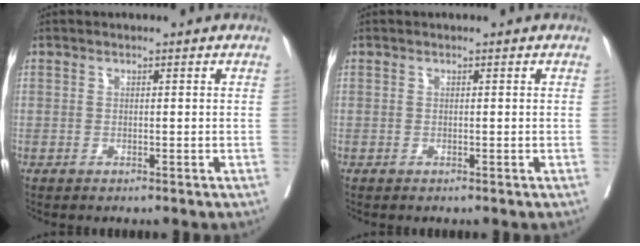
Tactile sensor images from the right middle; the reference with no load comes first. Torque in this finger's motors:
{"motor_torque": [0.05, -0.03, 0.04, 0.00]}